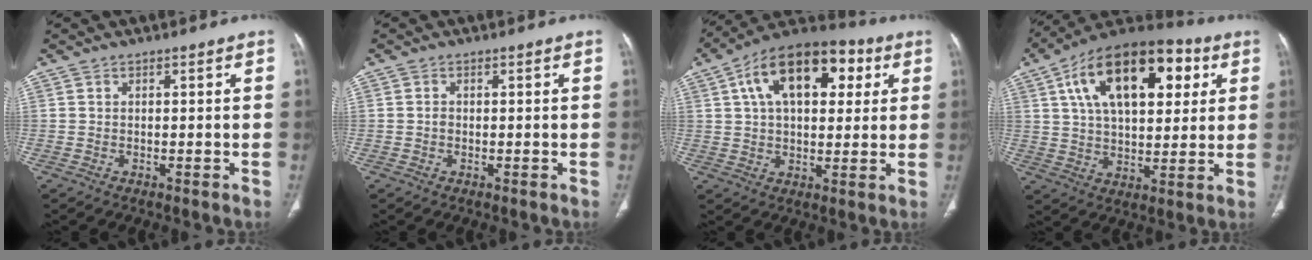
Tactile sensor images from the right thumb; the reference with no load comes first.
{"total": 0.7, "force": [-0.2, 0.5, 0.4], "torque": [-0.006, 0.002, -0.006]}
{"total": 19.2, "force": [6.4, 10.7, 14.6], "torque": [-0.200, 0.017, 0.092]}
{"total": 23.3, "force": [8.0, 12.4, 18.1], "torque": [-0.264, 0.008, 0.124]}